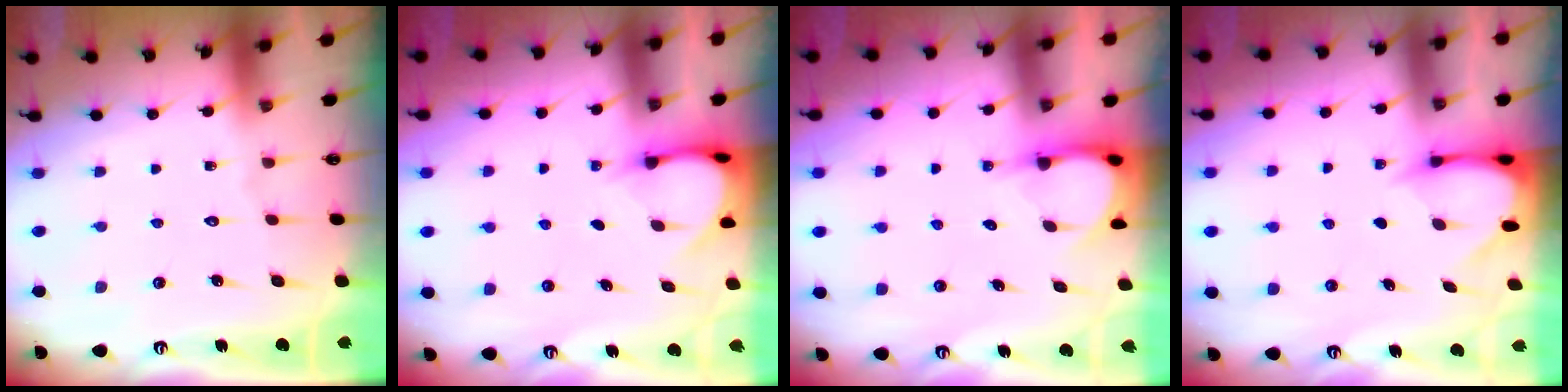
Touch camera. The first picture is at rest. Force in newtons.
{"total": 3.9, "press": 3.9, "slide": 0.3}
{"total": 3.9, "press": 3.9, "slide": 0.2}
{"total": 3.3, "press": 3.3, "slide": 0.3}